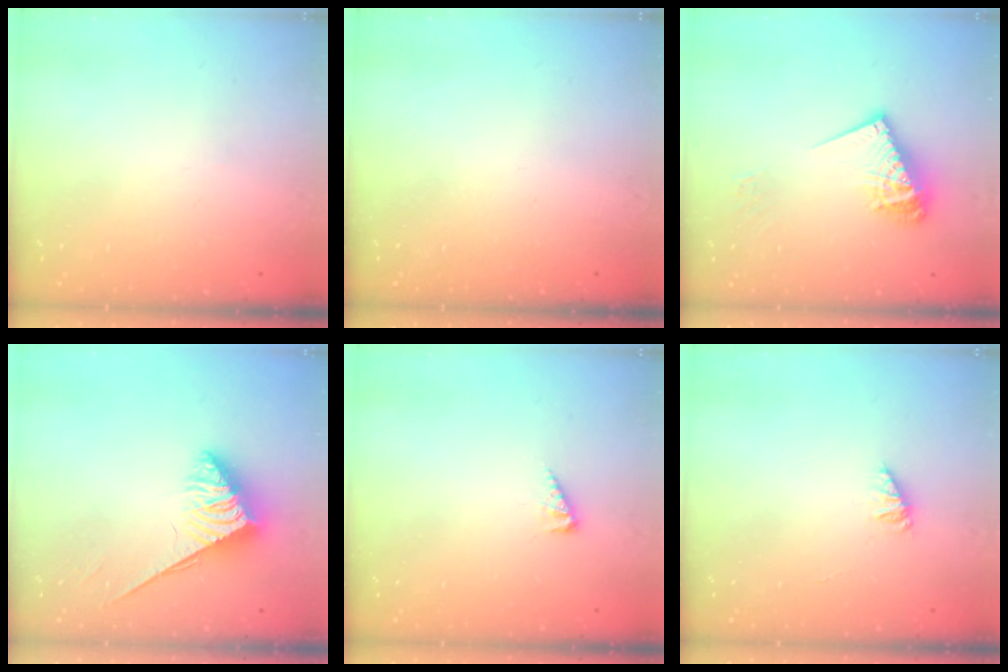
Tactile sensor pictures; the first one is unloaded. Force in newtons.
{"total": 0.0}
{"total": 12.2, "press": 12.2, "slide": 1.2}
{"total": 3.8, "press": 3.7, "slide": 0.6}
{"total": 3.0, "press": 2.9, "slide": 0.4}
{"total": 1.4, "press": 1.4, "slide": 0.2}